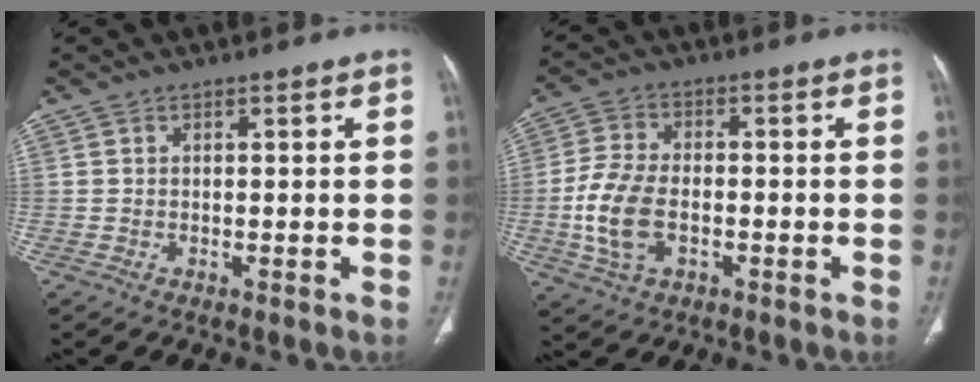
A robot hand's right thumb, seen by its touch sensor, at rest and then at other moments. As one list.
[{"total": 10.2, "force": [-2.1, 6.2, 7.8], "torque": [-0.166, 0.012, -0.040]}]